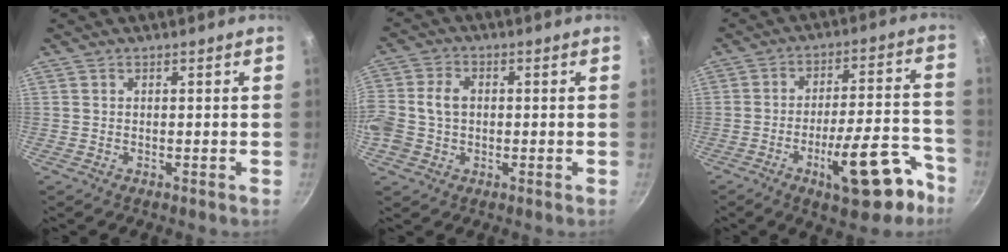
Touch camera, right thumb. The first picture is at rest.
{"total": 8.9, "force": [-0.4, 6.9, 5.6], "torque": [-0.111, 0.020, -0.018]}
{"total": 16.5, "force": [-8.7, 5.7, 12.9], "torque": [-0.146, 0.063, -0.120]}